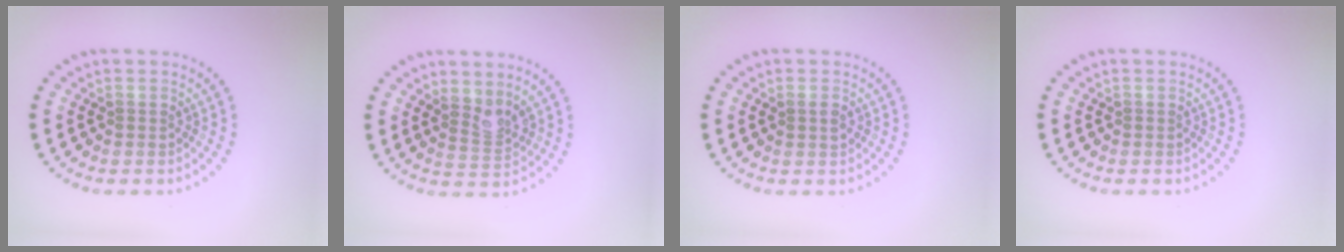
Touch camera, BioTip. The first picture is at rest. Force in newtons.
{"total": 2.0, "press": 1.5, "slide": 1.4}
{"total": 1.0, "press": 0.9, "slide": 0.2}
{"total": 0.0}